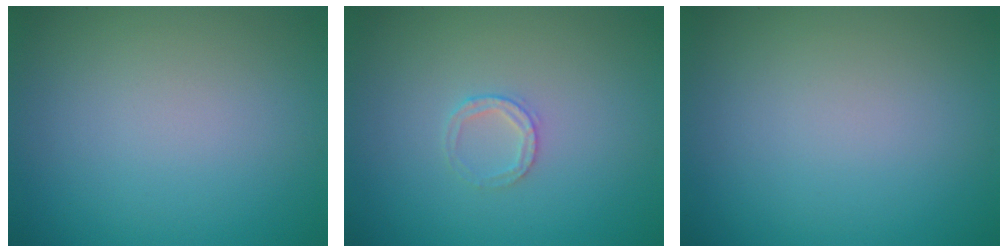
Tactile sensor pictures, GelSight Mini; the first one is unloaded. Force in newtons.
{"total": 1.4, "press": 1.3, "slide": 0.2}
{"total": 0.0}